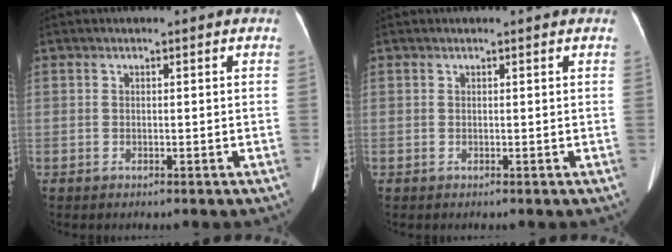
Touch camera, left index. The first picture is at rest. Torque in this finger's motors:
{"motor_torque": [-0.27, -0.33, -0.02, -0.01]}